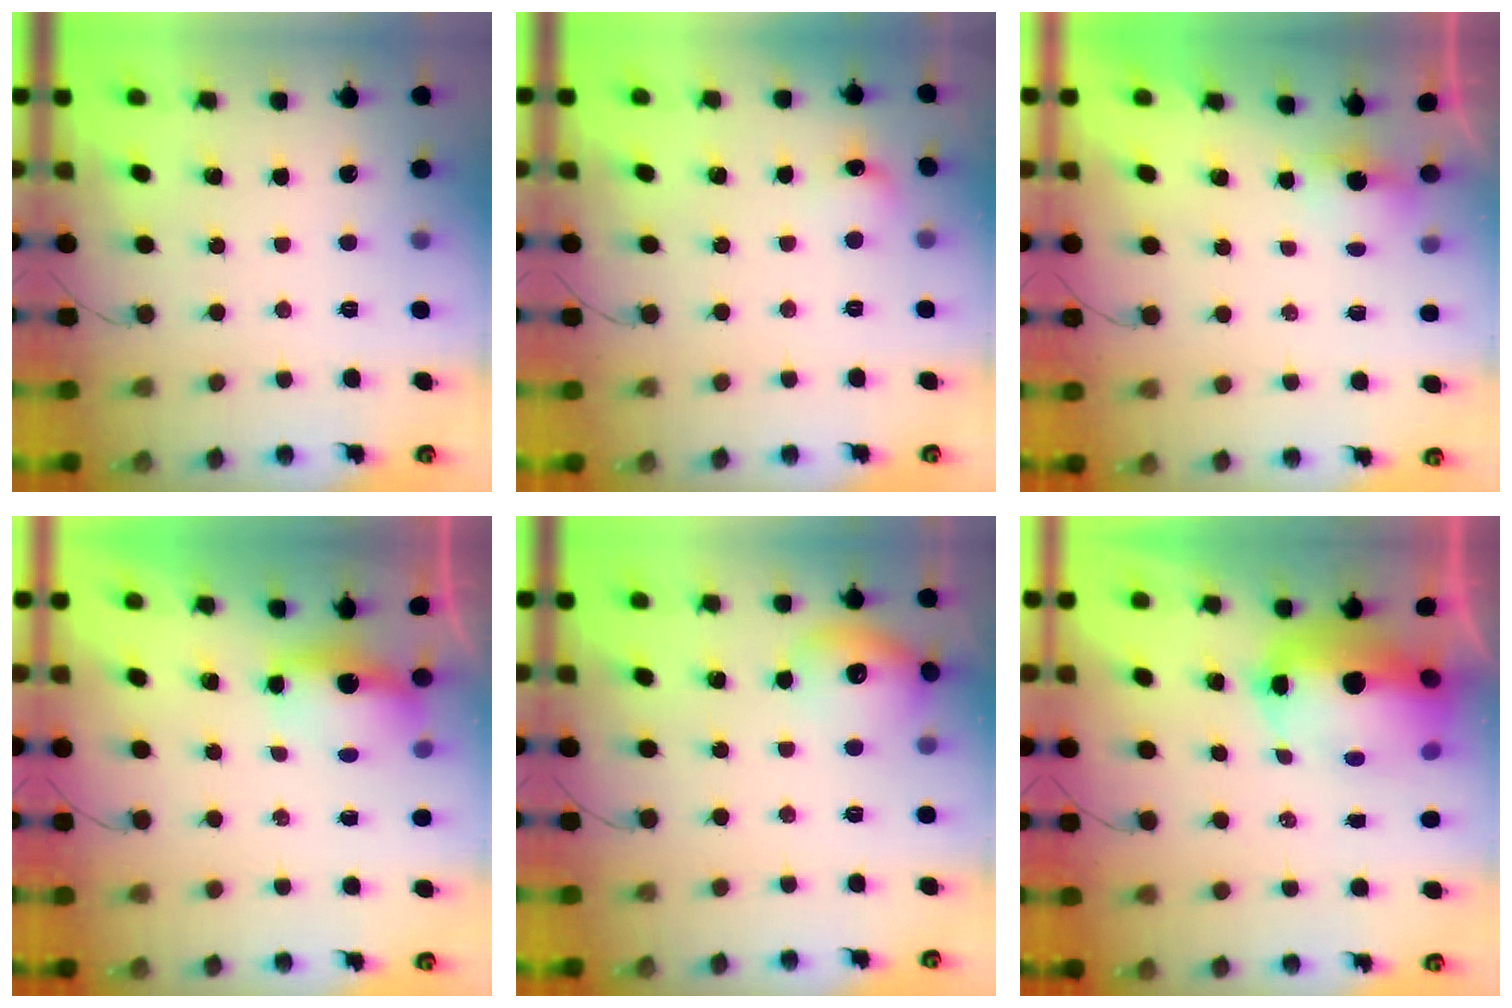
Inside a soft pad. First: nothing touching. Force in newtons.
{"total": 6.2, "press": 6.0, "slide": 1.7}
{"total": 2.7, "press": 2.6, "slide": 0.7}
{"total": 5.8, "press": 5.8, "slide": 0.2}
{"total": 13.5, "press": 13.4, "slide": 1.1}
{"total": 14.3, "press": 14.1, "slide": 2.3}